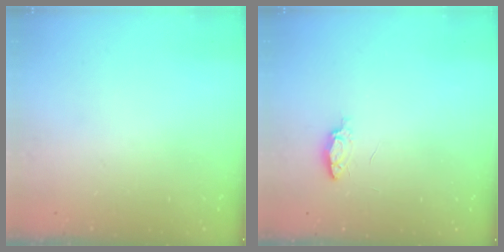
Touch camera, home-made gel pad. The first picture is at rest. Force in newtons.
{"total": 3.7, "press": 3.6, "slide": 0.6}